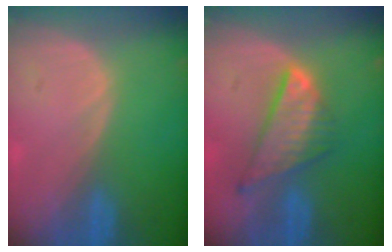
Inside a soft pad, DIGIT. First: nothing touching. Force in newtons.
{"total": 8.3, "press": 7.1, "slide": 4.4}